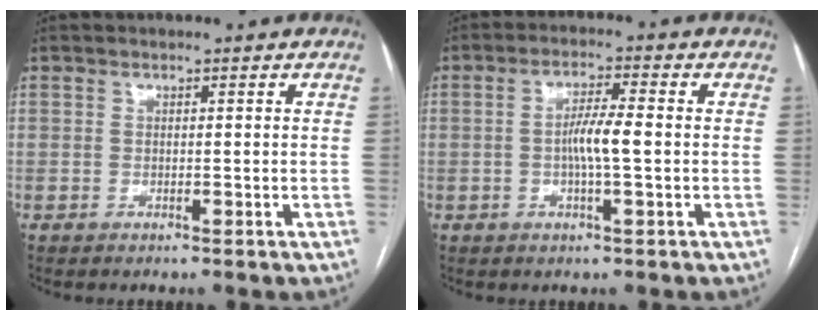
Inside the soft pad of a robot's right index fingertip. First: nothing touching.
{"total": 5.1, "force": [-0.5, 0.3, 5.0], "torque": [-0.097, 0.002, -0.011]}